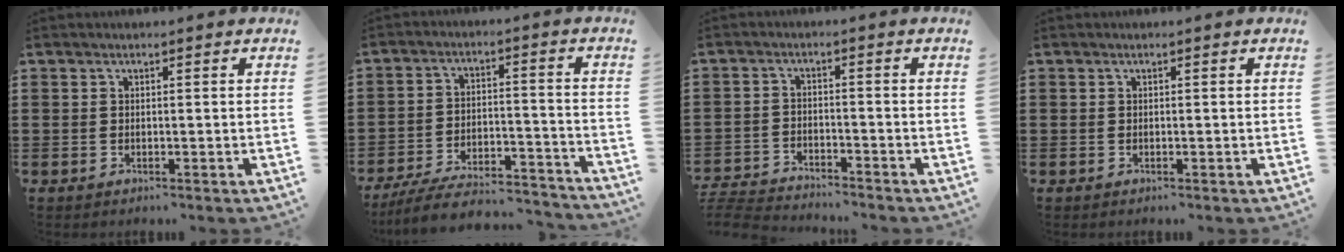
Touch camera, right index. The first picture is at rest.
{"total": 7.9, "force": [-7.3, 1.0, 2.7], "torque": [-0.054, 0.008, -0.143]}
{"total": 4.2, "force": [-4.1, 0.2, 0.0], "torque": [-0.019, -0.006, -0.092]}
{"total": 0.0}